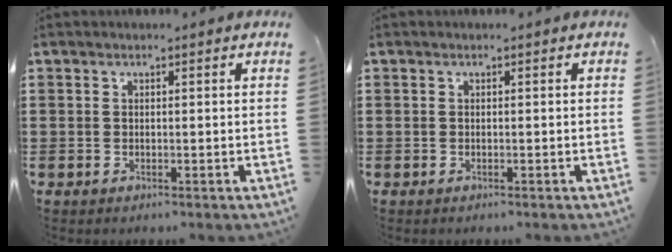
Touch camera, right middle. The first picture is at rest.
{"total": 0.0}